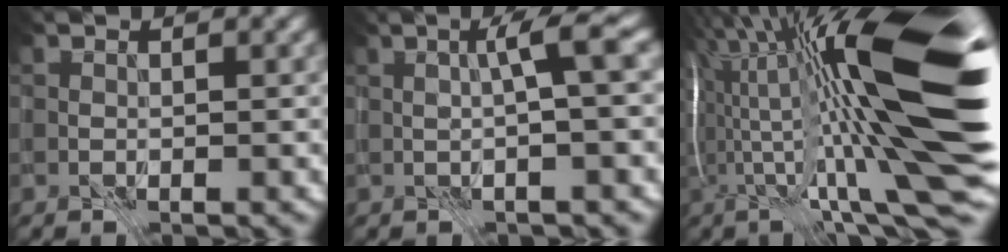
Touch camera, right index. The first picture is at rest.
{"total": 2.8, "force": [0.3, -0.3, 2.7], "torque": [-0.044, 0.015, 0.003]}
{"total": 20.8, "force": [1.5, 3.8, 20.4], "torque": [-0.325, 0.036, 0.028]}